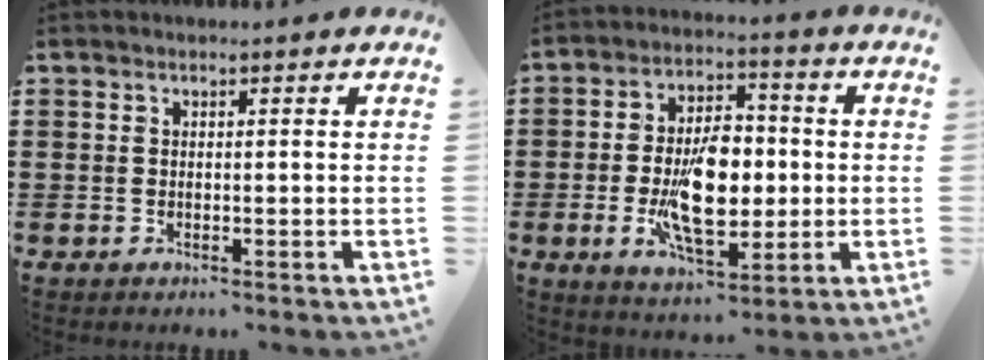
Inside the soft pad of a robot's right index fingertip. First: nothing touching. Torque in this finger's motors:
{"motor_torque": [2.14, 0.00, 1.05, 0.21]}